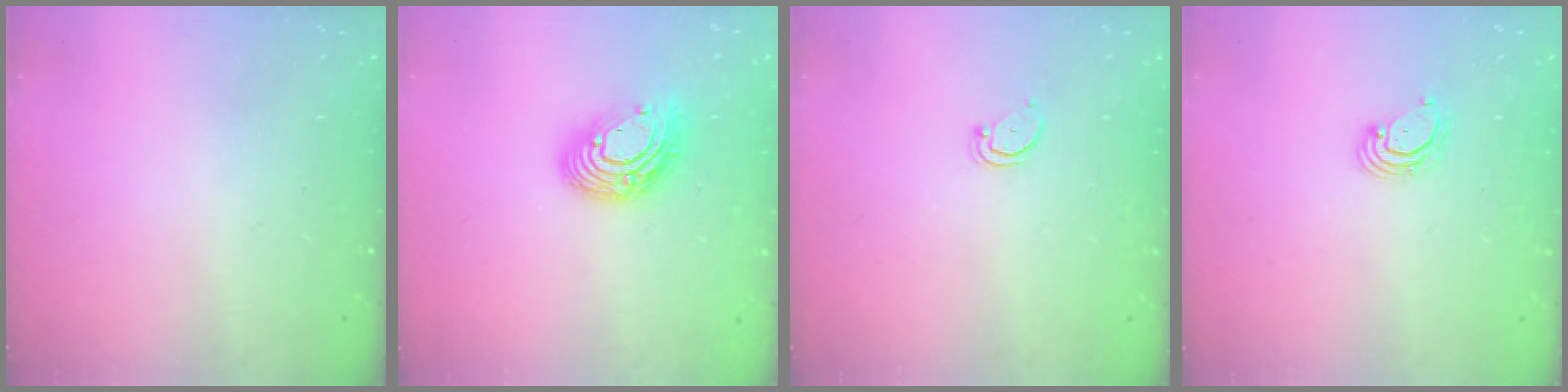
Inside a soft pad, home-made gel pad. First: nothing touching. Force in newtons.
{"total": 12.7, "press": 12.7, "slide": 1.2}
{"total": 2.7, "press": 2.7, "slide": 0.2}
{"total": 2.8, "press": 2.8, "slide": 0.2}